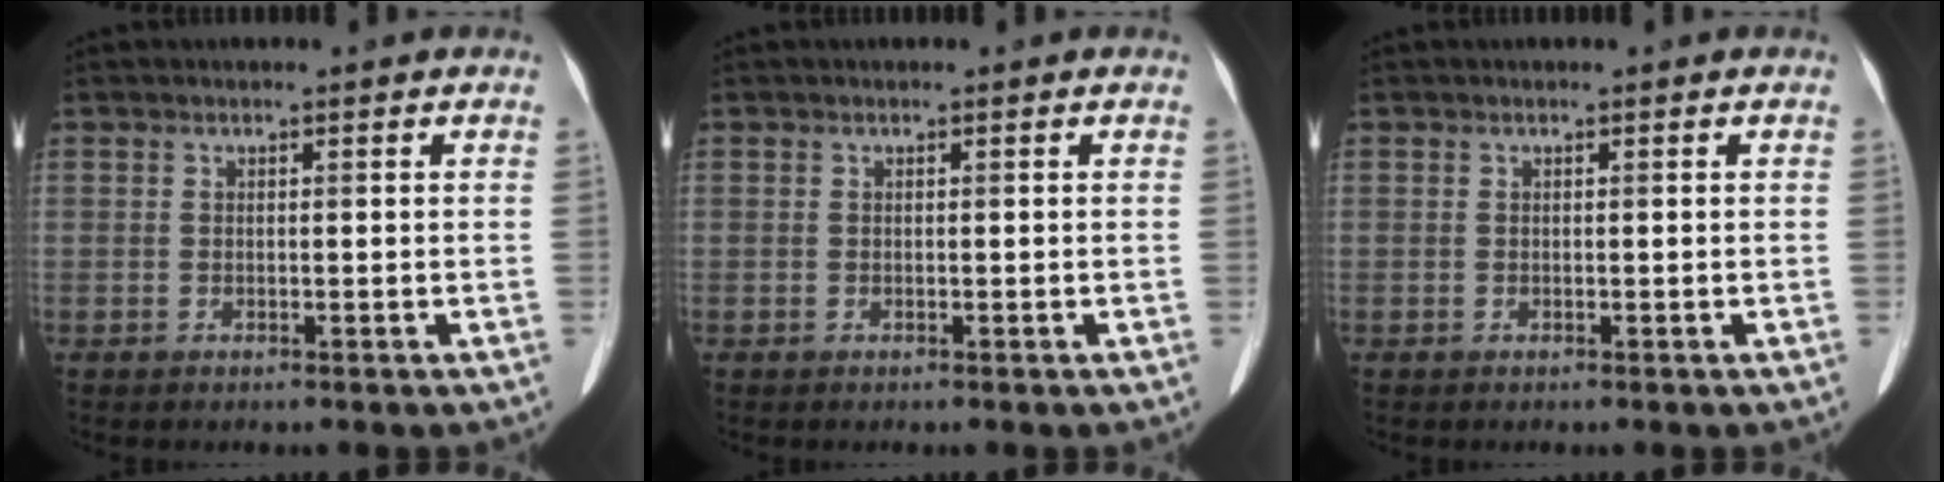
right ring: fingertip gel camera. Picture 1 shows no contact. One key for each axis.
{"total": 0.0}
{"total": 0.0}